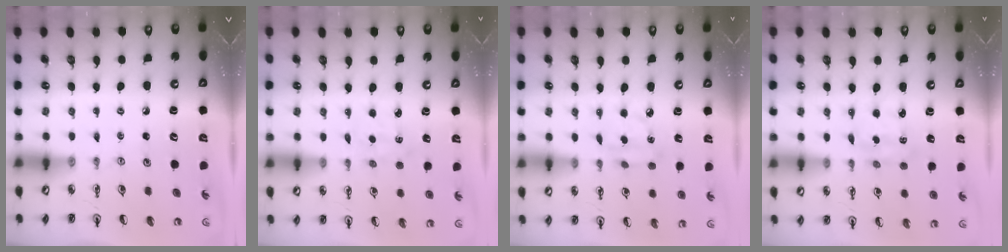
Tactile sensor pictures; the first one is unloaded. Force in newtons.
{"total": 2.3, "press": 2.3, "slide": 0.2}
{"total": 3.1, "press": 3.1, "slide": 0.2}
{"total": 2.7, "press": 2.7, "slide": 0.0}